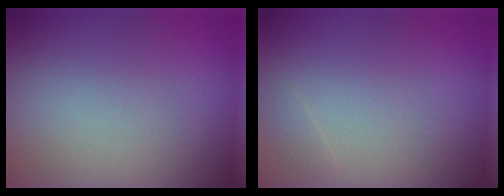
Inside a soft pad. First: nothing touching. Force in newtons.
{"total": 0.5, "press": 0.5, "slide": 0.1}